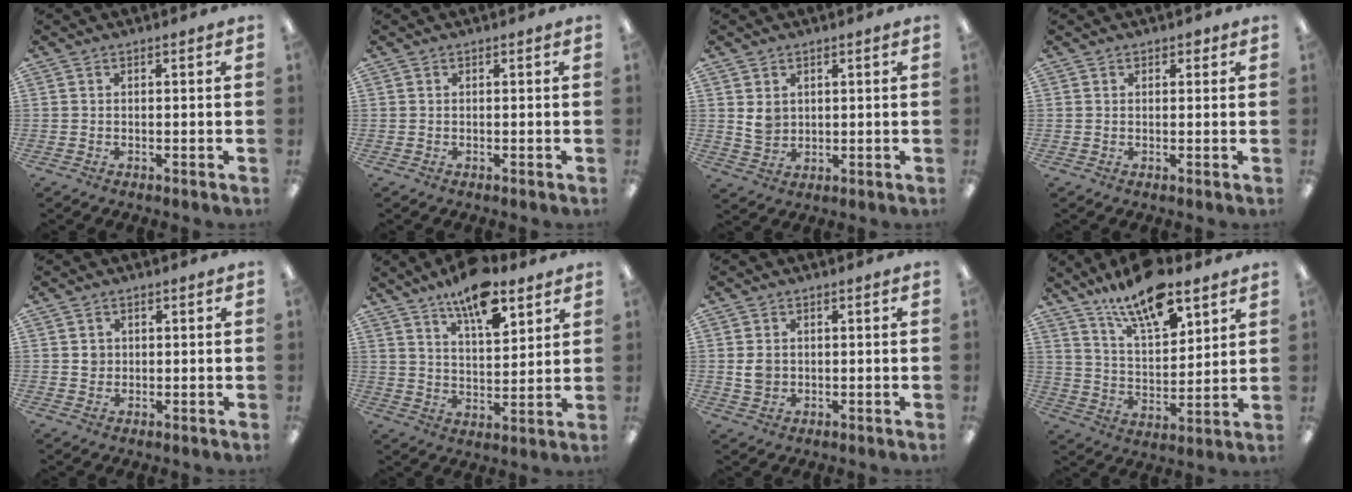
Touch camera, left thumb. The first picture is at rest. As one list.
[{"total": 0.0}, {"total": 4.1, "force": [1.6, 3.4, 1.8], "torque": [-0.023, -0.003, 0.029]}, {"total": 1.4, "force": [0.9, 1.0, 0.4], "torque": [0.000, -0.001, 0.015]}, {"total": 2.0, "force": [0.6, 1.8, 0.5], "torque": [-0.004, 0.002, 0.007]}, {"total": 12.8, "force": [9.2, 5.1, 7.3], "torque": [-0.108, -0.049, 0.157]}, {"total": 3.3, "force": [0.3, 2.8, 1.7], "torque": [-0.025, 0.001, 0.005]}, {"total": 16.1, "force": [11.8, 5.8, 9.2], "torque": [-0.159, -0.063, 0.203]}]